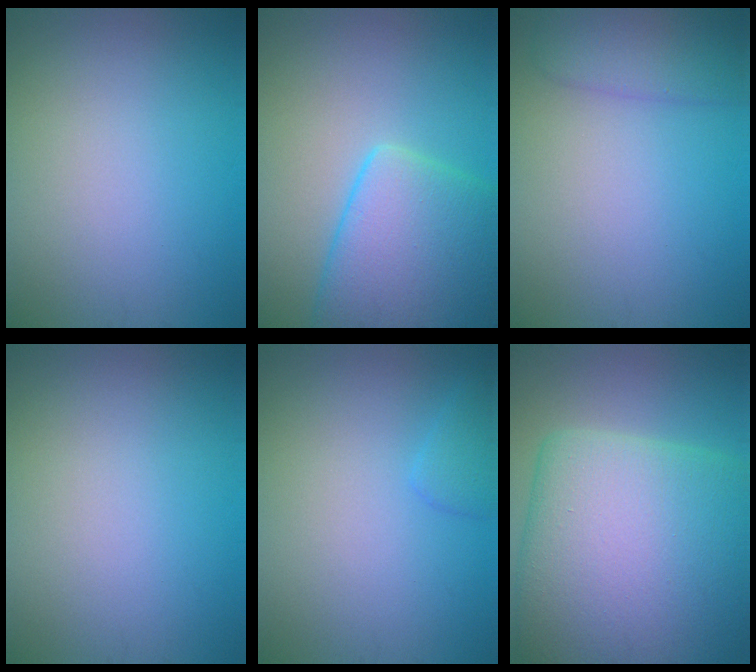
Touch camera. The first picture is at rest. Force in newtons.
{"total": 8.6, "press": 8.6, "slide": 0.5}
{"total": 2.9, "press": 2.9, "slide": 0.3}
{"total": 0.0}
{"total": 1.4, "press": 1.4, "slide": 0.1}
{"total": 15.1, "press": 15.0, "slide": 1.1}